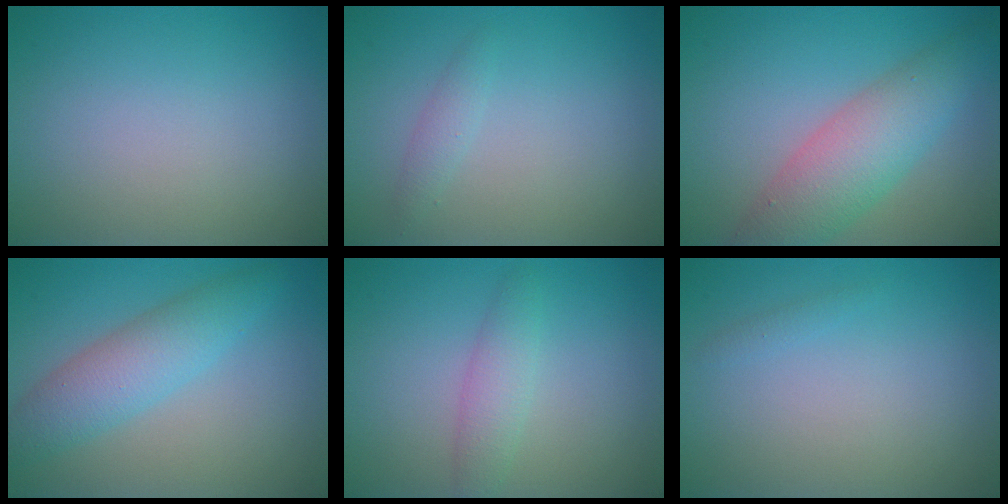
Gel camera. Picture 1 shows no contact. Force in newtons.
{"total": 1.1, "press": 1.1, "slide": 0.0}
{"total": 6.1, "press": 6.1, "slide": 0.3}
{"total": 4.5, "press": 4.5, "slide": 0.1}
{"total": 2.2, "press": 2.2, "slide": 0.0}
{"total": 0.6, "press": 0.6, "slide": 0.0}